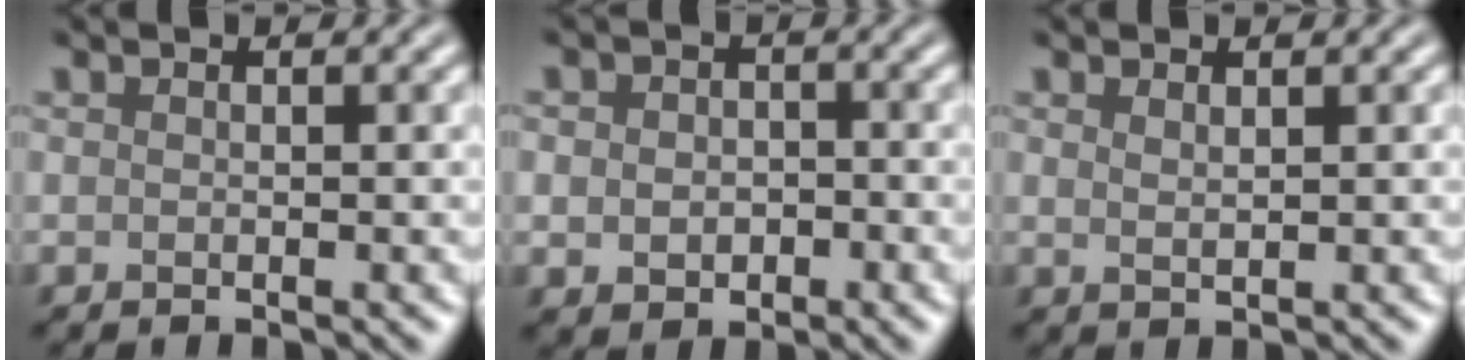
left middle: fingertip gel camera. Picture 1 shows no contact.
{"total": 3.2, "force": [-0.5, 2.6, 1.8], "torque": [-0.014, -0.007, -0.011]}
{"total": 0.9, "force": [0.6, 0.3, 0.6], "torque": [-0.012, -0.002, 0.013]}